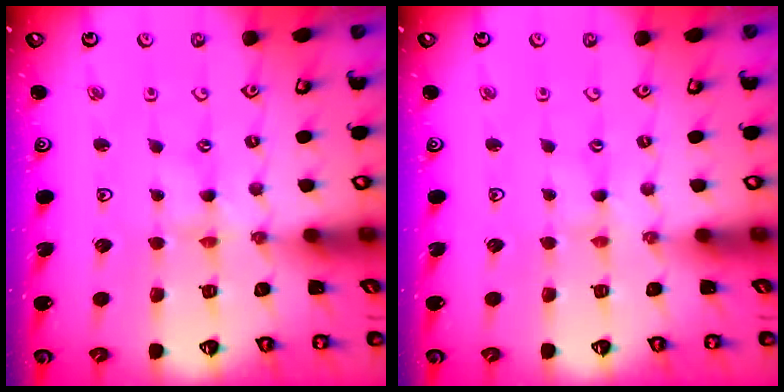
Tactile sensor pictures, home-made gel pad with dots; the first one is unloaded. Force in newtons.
{"total": 0.7, "press": 0.7, "slide": 0.1}